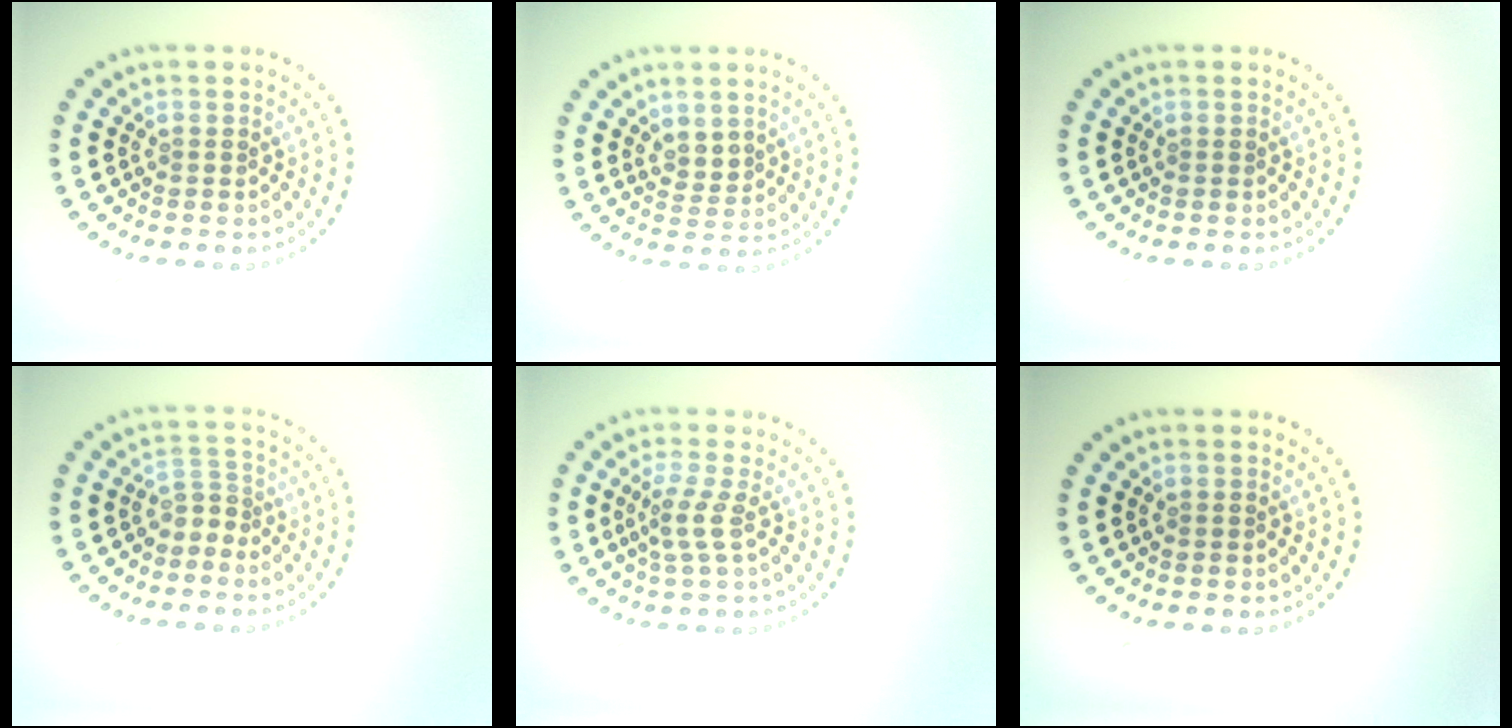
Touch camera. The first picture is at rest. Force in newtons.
{"total": 1.6, "press": 1.3, "slide": 0.9}
{"total": 0.0}
{"total": 1.7, "press": 1.2, "slide": 1.3}
{"total": 2.1, "press": 1.4, "slide": 1.5}
{"total": 0.0}